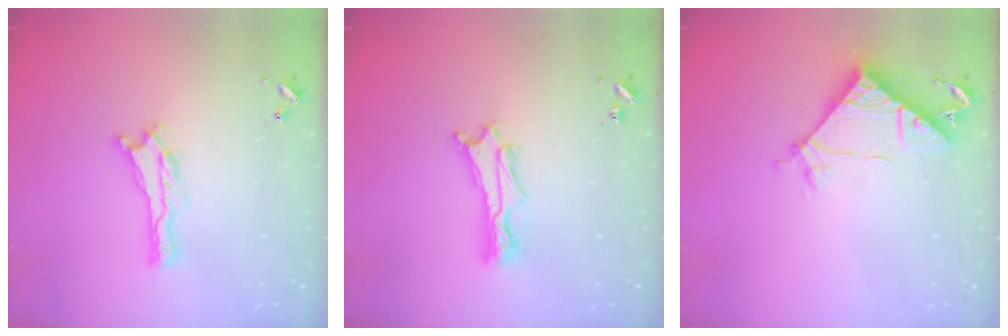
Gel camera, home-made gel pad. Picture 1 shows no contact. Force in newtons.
{"total": 3.3, "press": 3.2, "slide": 0.3}
{"total": 7.8, "press": 7.8, "slide": 0.7}